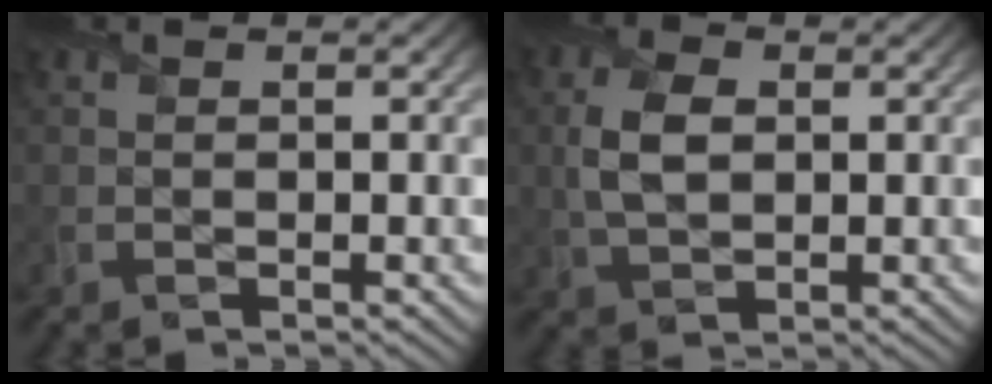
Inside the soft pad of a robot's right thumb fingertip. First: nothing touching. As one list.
[{"total": 4.9, "force": [0.6, 3.1, 3.8], "torque": [-0.094, 0.004, 0.010]}]